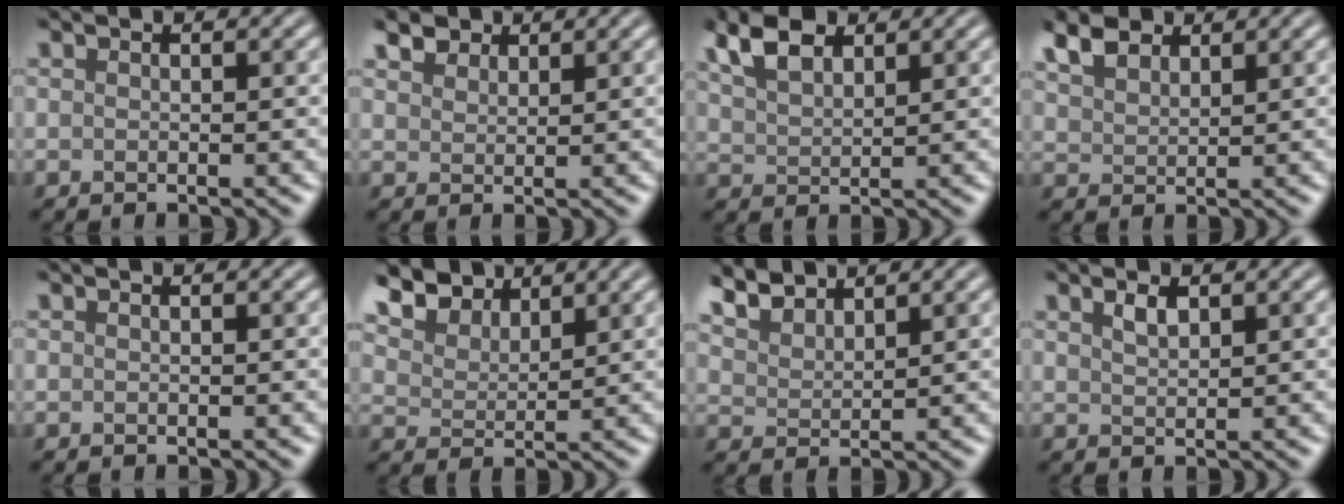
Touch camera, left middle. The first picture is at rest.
{"total": 2.8, "force": [2.3, 1.4, 0.9], "torque": [-0.025, -0.004, 0.048]}
{"total": 4.9, "force": [3.2, 2.4, 2.8], "torque": [-0.070, 0.011, 0.062]}
{"total": 4.1, "force": [2.9, 2.0, 1.9], "torque": [-0.050, 0.011, 0.059]}
{"total": 0.0}
{"total": 6.4, "force": [5.1, 2.9, 2.5], "torque": [-0.075, 0.001, 0.094]}
{"total": 4.7, "force": [4.0, 1.8, 1.8], "torque": [-0.056, 0.003, 0.076]}
{"total": 1.4, "force": [0.9, 0.5, 0.9], "torque": [-0.023, -0.001, 0.019]}